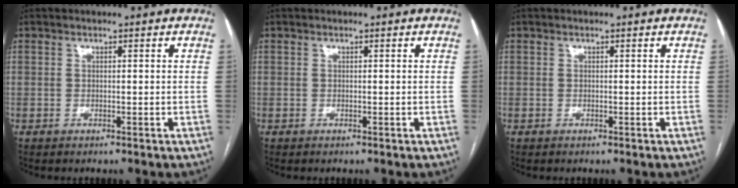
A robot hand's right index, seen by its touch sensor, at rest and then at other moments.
{"total": 0.0}
{"total": 0.0}